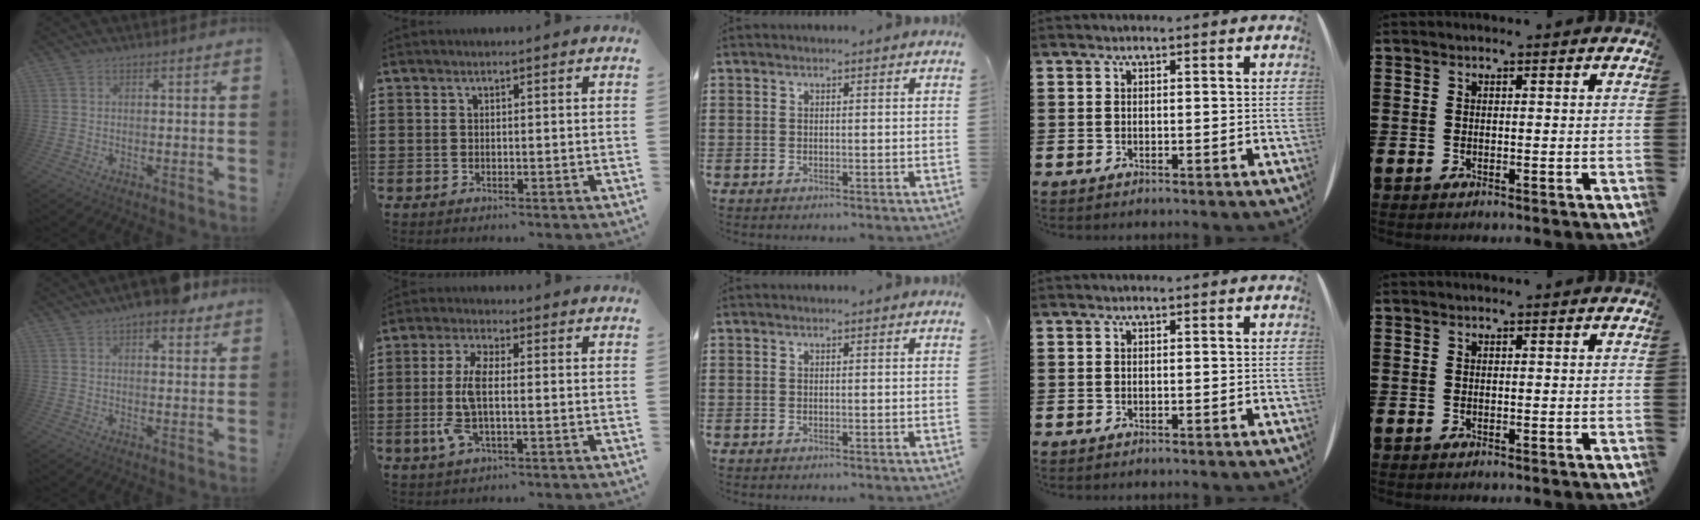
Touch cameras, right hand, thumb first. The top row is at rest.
{"thumb": {"total": 7.9, "force": [6.0, 2.3, 4.7], "torque": [-0.061, -0.031, 0.102]}, "index": {"total": 6.9, "force": [-0.8, 2.5, 6.4], "torque": [-0.148, -0.005, -0.022]}}